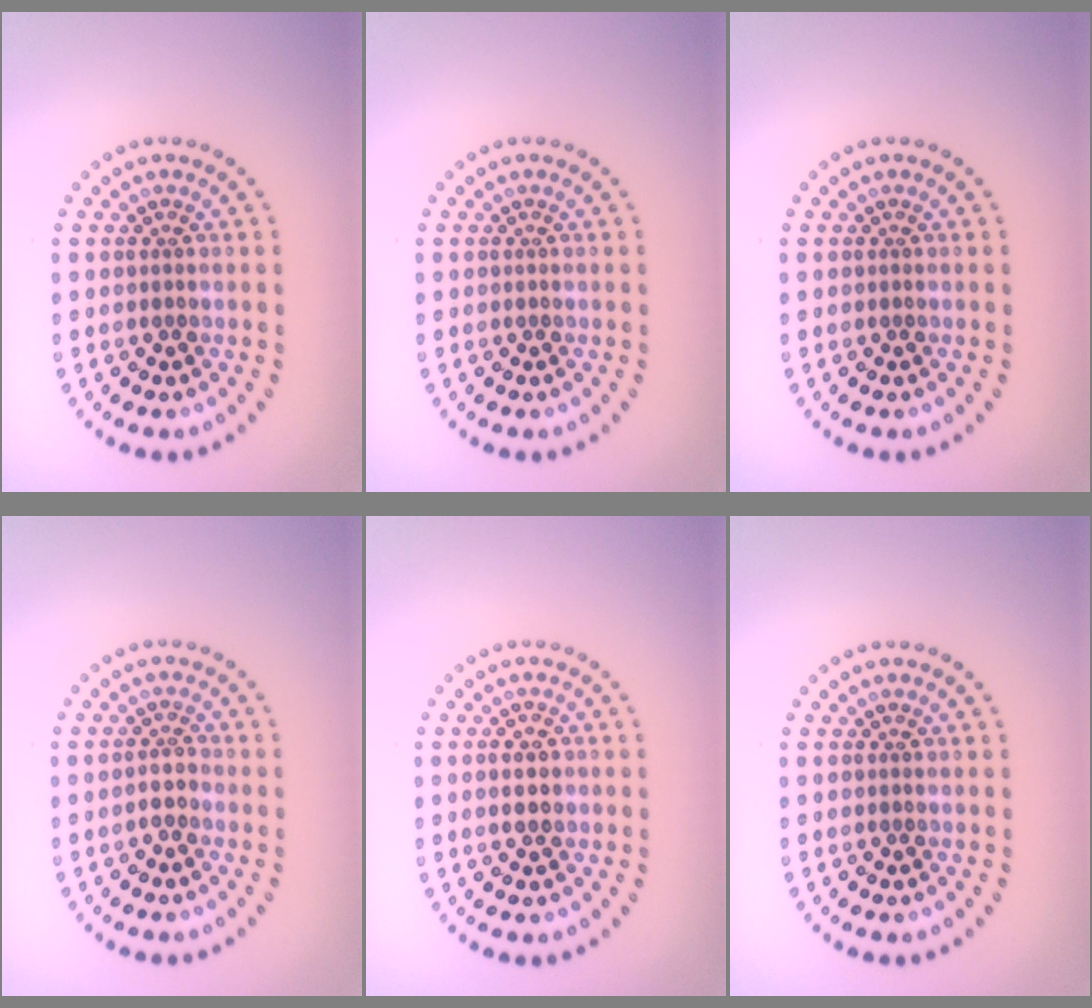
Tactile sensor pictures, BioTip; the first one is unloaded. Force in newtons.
{"total": 0.0}
{"total": 0.0}
{"total": 1.4, "press": 1.2, "slide": 0.8}
{"total": 1.7, "press": 1.7, "slide": 0.1}
{"total": 0.0}